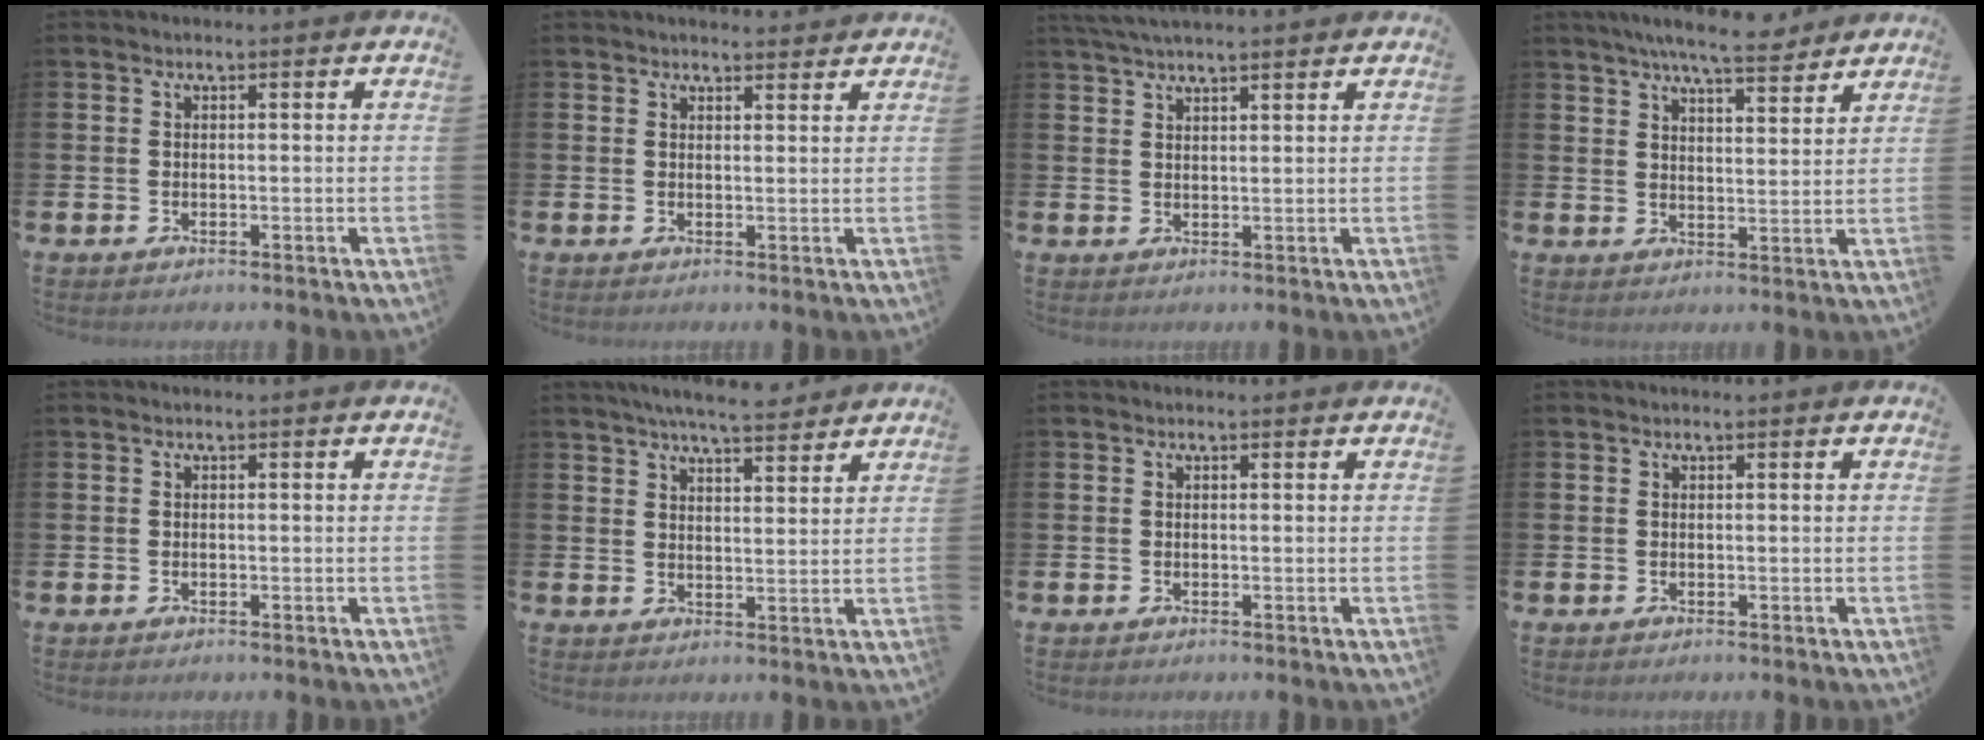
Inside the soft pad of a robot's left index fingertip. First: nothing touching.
{"total": 2.0, "force": [1.9, 0.2, 0.0], "torque": [0.006, -0.010, 0.033]}
{"total": 3.7, "force": [3.4, 0.2, 1.4], "torque": [-0.033, -0.006, 0.064]}
{"total": 7.4, "force": [6.8, 0.9, 2.7], "torque": [-0.050, -0.029, 0.119]}
{"total": 0.0}
{"total": 6.1, "force": [5.8, 0.6, 1.8], "torque": [-0.039, -0.023, 0.103]}
{"total": 0.0}
{"total": 0.0}